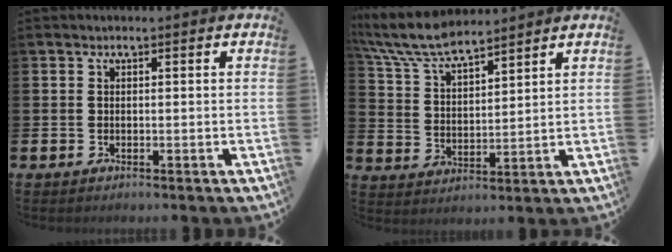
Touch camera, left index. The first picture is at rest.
{"total": 7.6, "force": [7.0, 1.4, 2.7], "torque": [-0.078, -0.037, 0.125]}